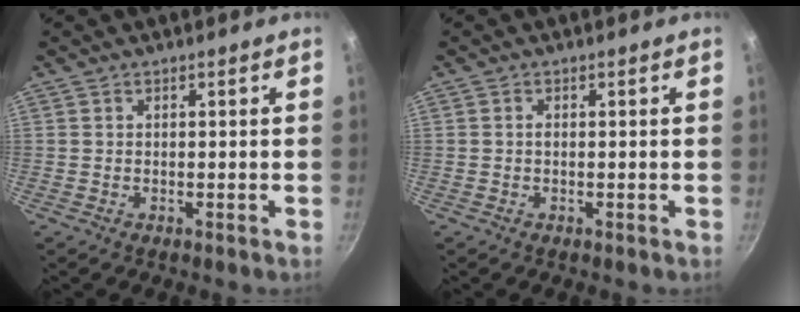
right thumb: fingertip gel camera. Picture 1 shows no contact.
{"total": 0.6, "force": [0.0, 0.3, 0.5], "torque": [-0.009, 0.002, -0.001]}